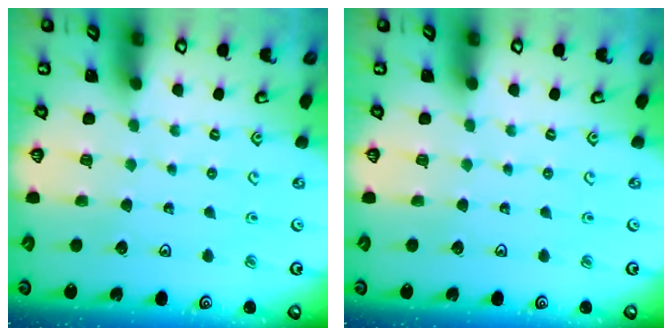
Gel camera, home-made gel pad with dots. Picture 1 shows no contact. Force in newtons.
{"total": 0.0}